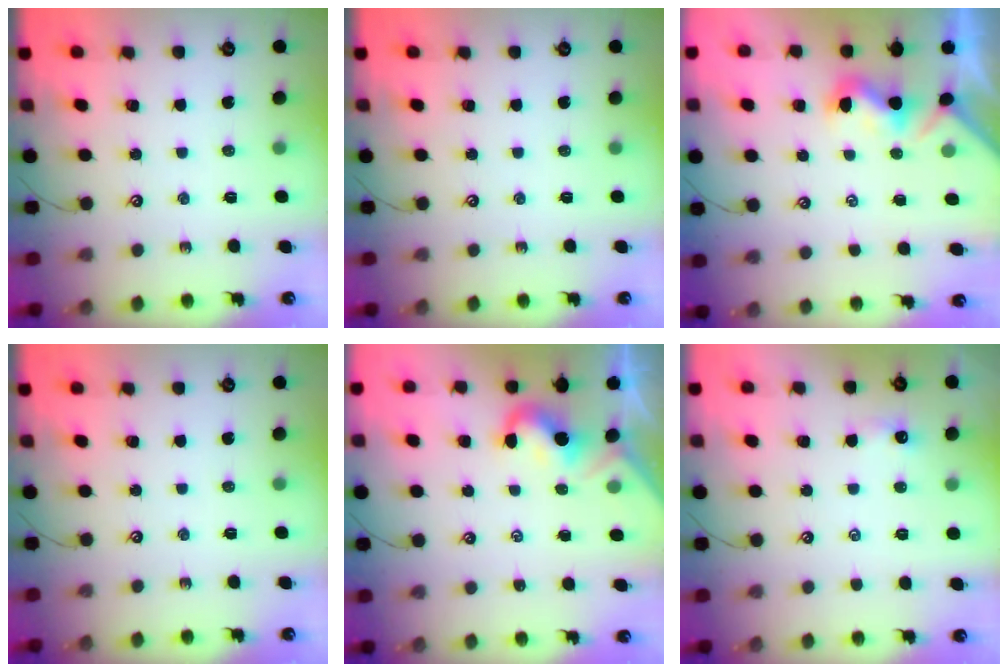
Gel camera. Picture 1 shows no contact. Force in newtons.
{"total": 0.0}
{"total": 1.1, "press": 1.0, "slide": 0.5}
{"total": 0.0}
{"total": 1.2, "press": 1.2, "slide": 0.3}
{"total": 1.9, "press": 1.9, "slide": 0.4}